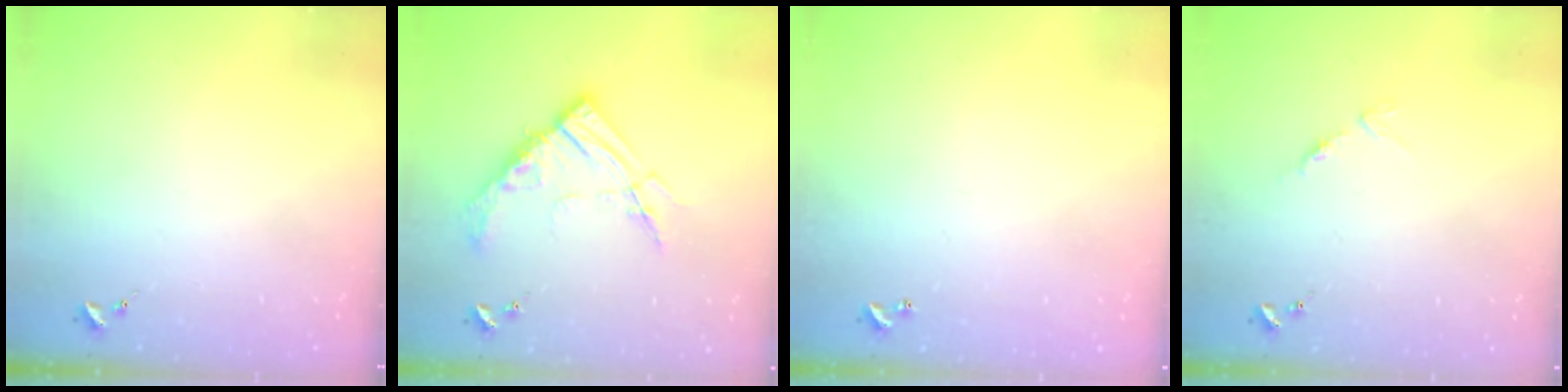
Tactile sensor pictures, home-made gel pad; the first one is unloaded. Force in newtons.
{"total": 14.1, "press": 14.0, "slide": 1.5}
{"total": 1.0, "press": 1.0, "slide": 0.2}
{"total": 3.2, "press": 3.2, "slide": 0.4}